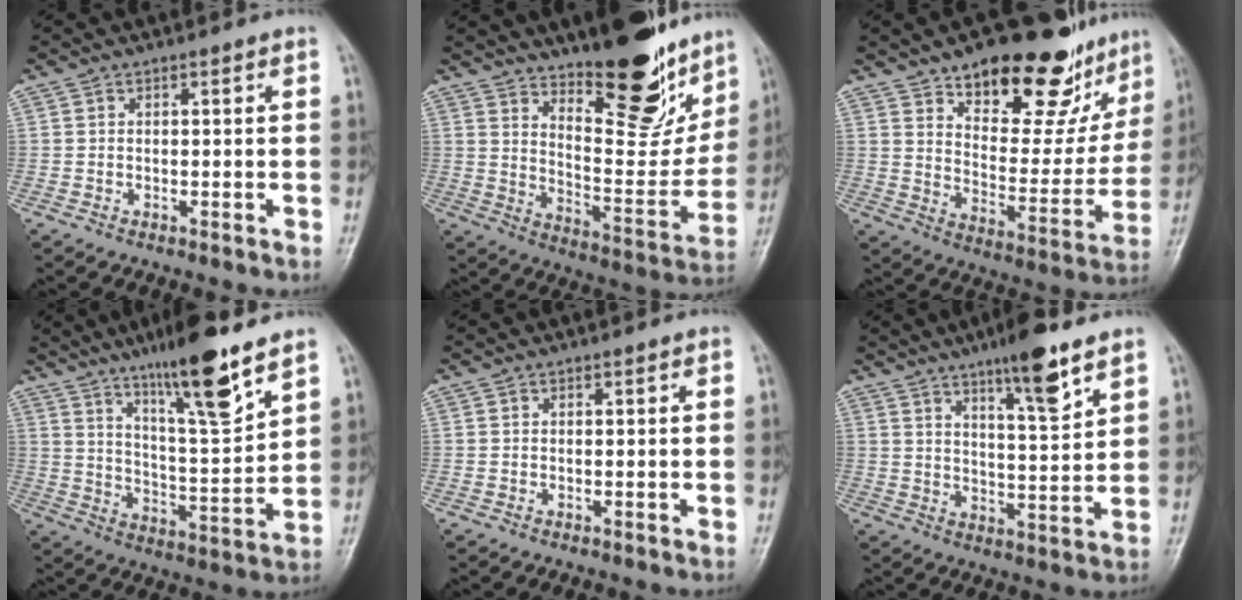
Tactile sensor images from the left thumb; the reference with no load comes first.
{"total": 20.2, "force": [14.2, 7.3, 12.4], "torque": [-0.126, -0.101, 0.220]}
{"total": 23.3, "force": [16.4, 10.2, 13.0], "torque": [-0.126, -0.084, 0.236]}
{"total": 16.1, "force": [10.7, 2.2, 11.9], "torque": [-0.186, -0.061, 0.184]}
{"total": 0.0}
{"total": 10.9, "force": [7.0, 1.9, 8.1], "torque": [-0.120, -0.041, 0.112]}